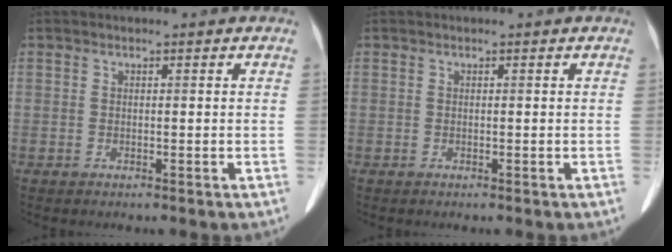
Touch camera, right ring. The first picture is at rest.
{"total": 0.0}